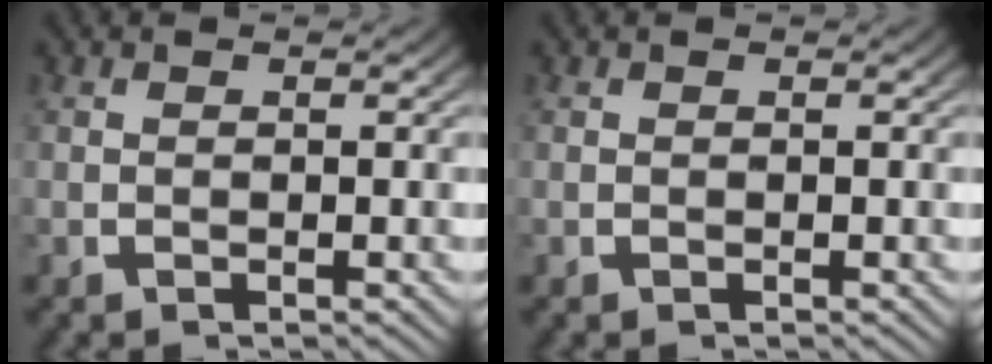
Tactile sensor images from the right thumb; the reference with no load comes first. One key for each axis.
{"total": 0.0}